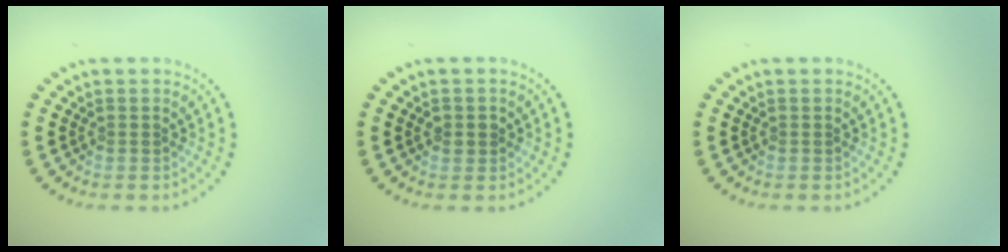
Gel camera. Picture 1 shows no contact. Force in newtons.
{"total": 1.1, "press": 1.0, "slide": 0.4}
{"total": 0.0}